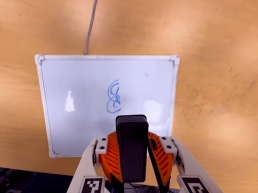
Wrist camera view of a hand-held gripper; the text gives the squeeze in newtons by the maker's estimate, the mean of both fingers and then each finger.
{"total": 8.3, "left": 8.3, "right": 8.2}